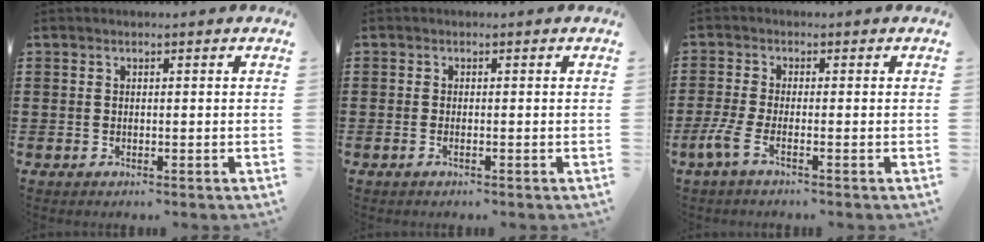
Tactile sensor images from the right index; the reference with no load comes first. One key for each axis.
{"total": 0.6, "fx": -0.4, "fy": 0.1, "fz": 0.5, "tx": -0.010, "ty": -0.003, "tz": -0.006}
{"total": 3.5, "fx": -1.8, "fy": 0.6, "fz": 2.9, "tx": -0.079, "ty": -0.012, "tz": -0.041}